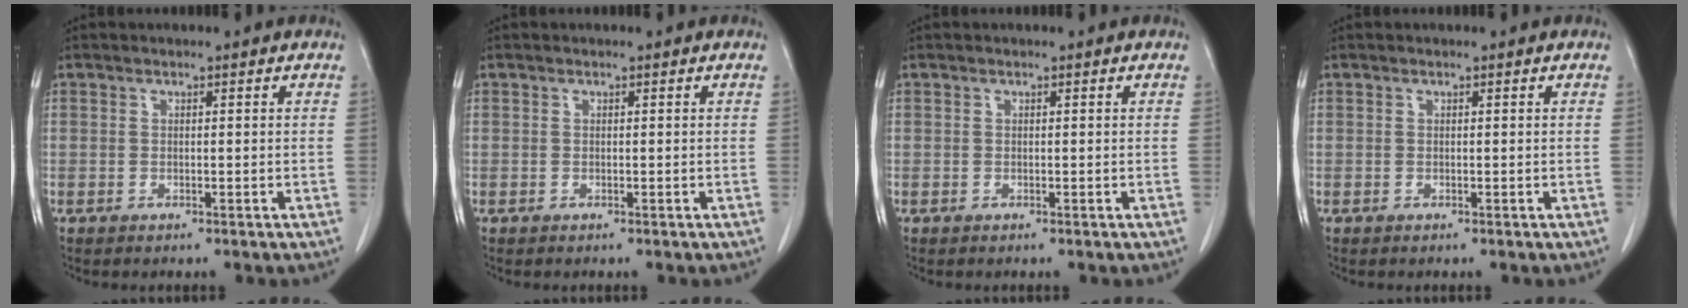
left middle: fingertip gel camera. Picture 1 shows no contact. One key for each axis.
{"total": 0.0}
{"total": 0.0}
{"total": 0.0}